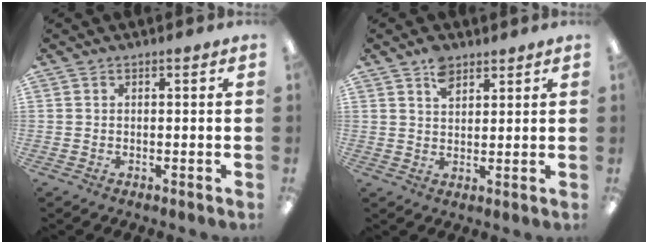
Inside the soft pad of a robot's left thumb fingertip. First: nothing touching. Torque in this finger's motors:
{"motor_torque": [0.74, 0.16, 0.20, -0.42, 0.00]}